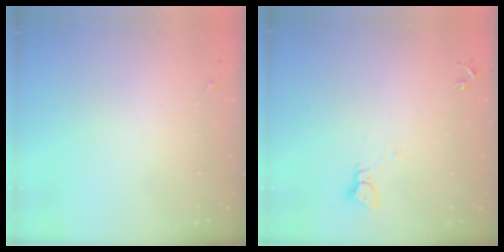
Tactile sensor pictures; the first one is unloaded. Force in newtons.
{"total": 2.2, "press": 2.2, "slide": 0.2}